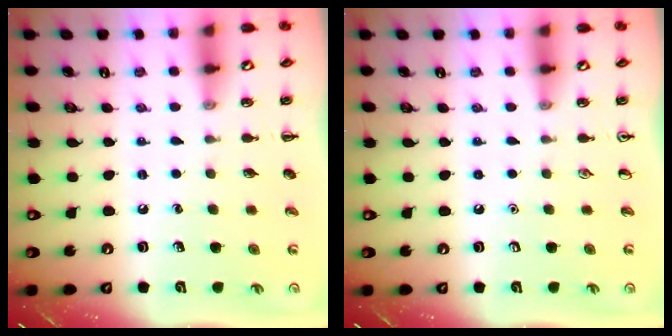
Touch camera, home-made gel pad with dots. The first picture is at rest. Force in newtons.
{"total": 0.0}